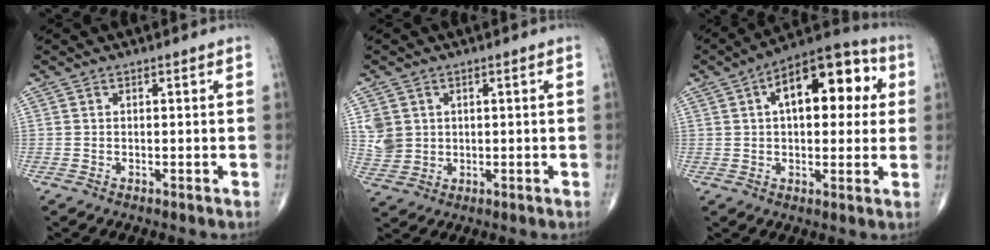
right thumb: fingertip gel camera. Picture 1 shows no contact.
{"total": 5.2, "force": [1.3, 4.6, 2.2], "torque": [-0.031, -0.003, 0.036]}
{"total": 17.0, "force": [4.3, 8.6, 14.0], "torque": [-0.160, 0.024, 0.053]}